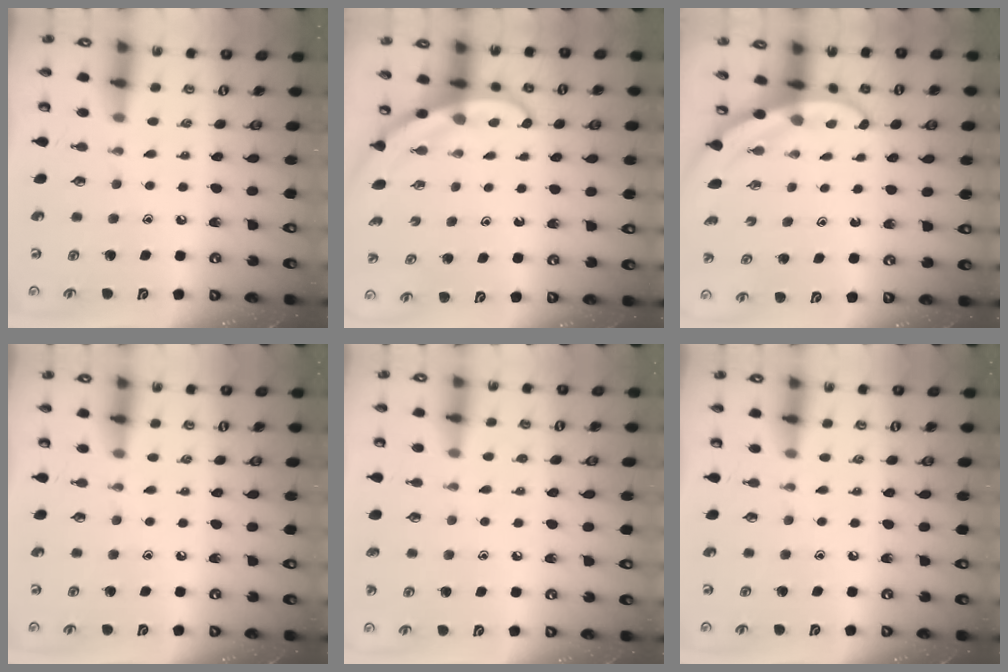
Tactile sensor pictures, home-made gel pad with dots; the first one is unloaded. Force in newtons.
{"total": 3.8, "press": 3.8, "slide": 0.4}
{"total": 3.2, "press": 3.2, "slide": 0.1}
{"total": 0.0}
{"total": 4.3, "press": 4.2, "slide": 0.5}
{"total": 0.0}